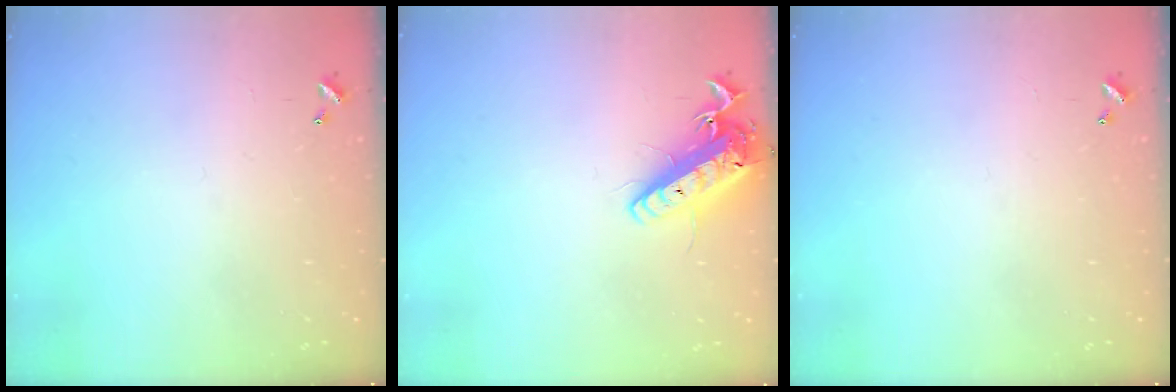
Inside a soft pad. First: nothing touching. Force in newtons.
{"total": 14.3, "press": 14.0, "slide": 3.0}
{"total": 0.0}